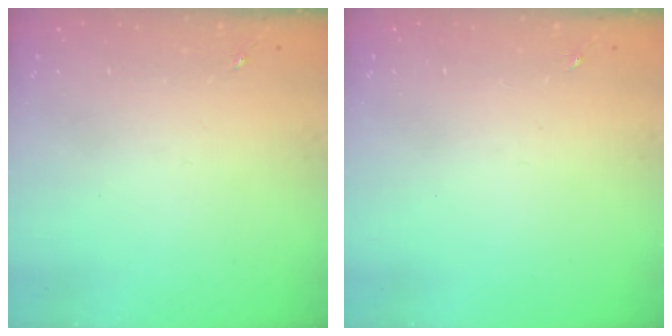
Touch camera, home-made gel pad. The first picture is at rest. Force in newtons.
{"total": 0.0}